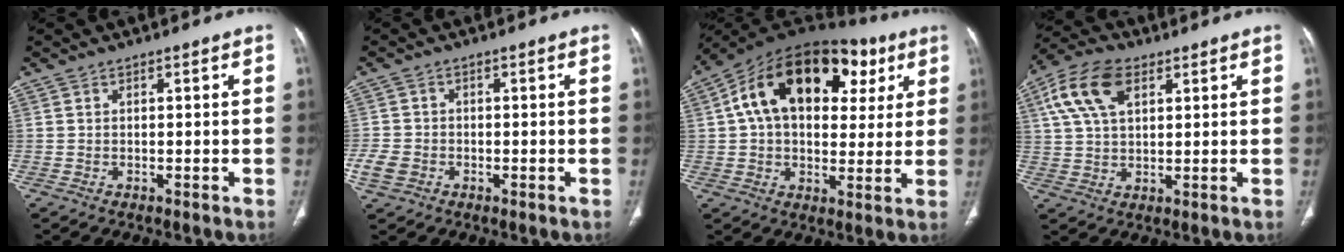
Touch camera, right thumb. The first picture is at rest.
{"total": 4.2, "force": [-1.5, 3.4, 2.0], "torque": [-0.042, 0.013, -0.025]}
{"total": 24.4, "force": [8.3, 15.0, 17.3], "torque": [-0.253, 0.035, 0.125]}
{"total": 11.5, "force": [4.6, 6.5, 8.3], "torque": [-0.164, 0.009, 0.085]}